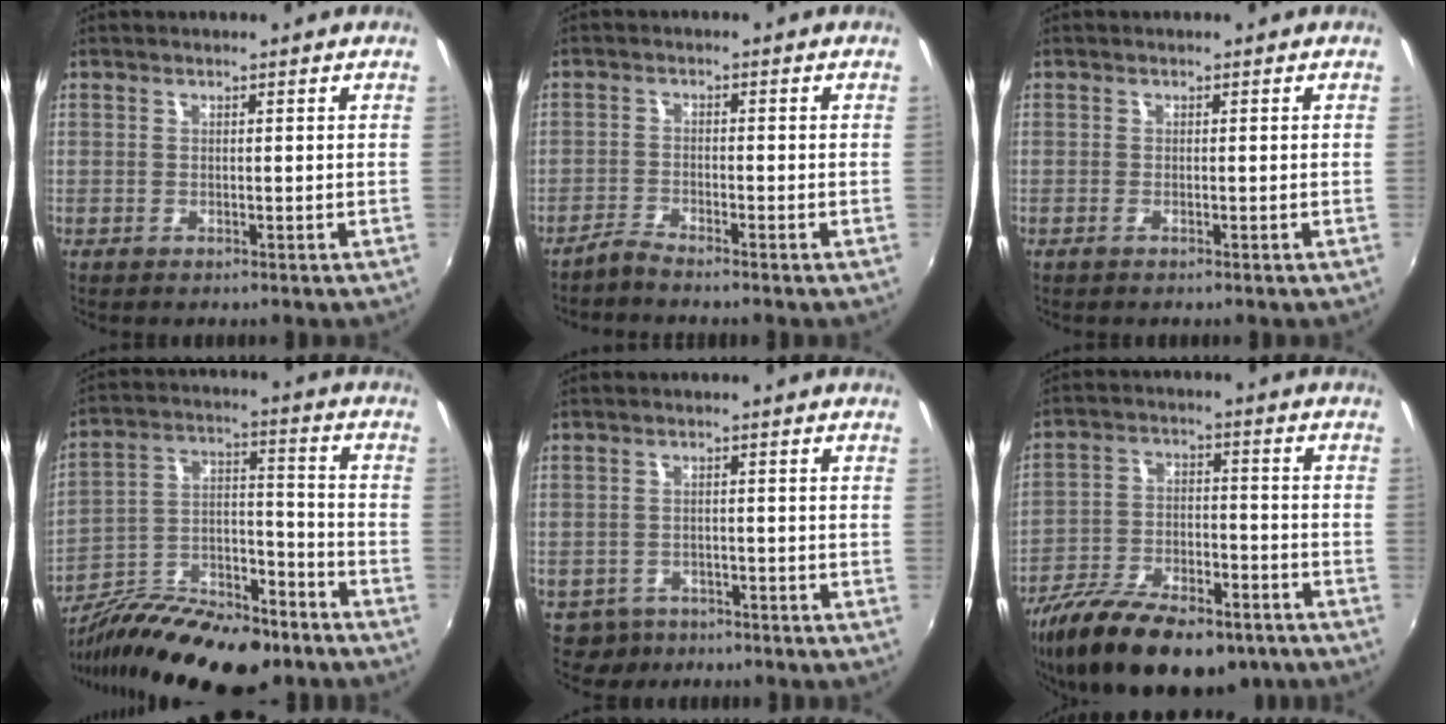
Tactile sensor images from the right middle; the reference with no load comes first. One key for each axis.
{"total": 2.4, "fx": -2.3, "fy": -0.3, "fz": 0.6, "tx": -0.023, "ty": -0.003, "tz": -0.048}
{"total": 0.7, "fx": -0.5, "fy": -0.1, "fz": 0.5, "tx": -0.009, "ty": -0.002, "tz": -0.011}
{"total": 22.6, "fx": -15.9, "fy": 8.4, "fz": 13.6, "tx": -0.250, "ty": -0.009, "tz": -0.255}
{"total": 4.9, "fx": -3.4, "fy": 3.4, "fz": 0.9, "tx": -0.033, "ty": -0.001, "tz": -0.050}
{"total": 22.5, "fx": -15.8, "fy": 9.1, "fz": 13.1, "tx": -0.255, "ty": -0.034, "tz": -0.247}